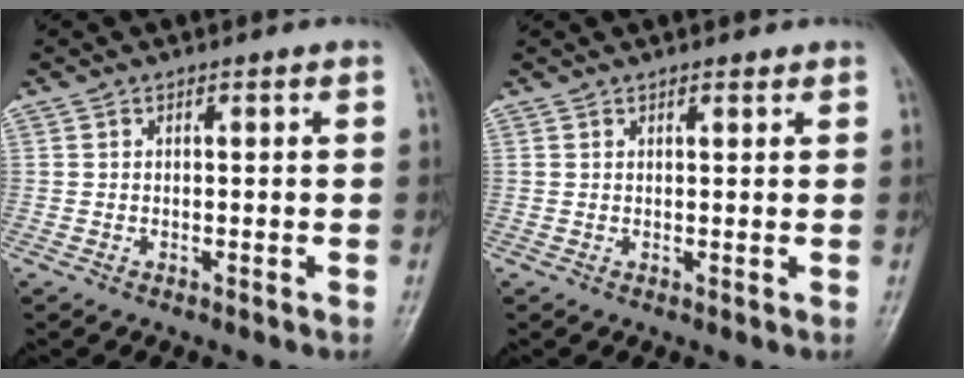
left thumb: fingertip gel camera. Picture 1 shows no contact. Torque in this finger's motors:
{"motor_torque": [-0.17, 0.05, -0.25, -0.21, -0.04]}